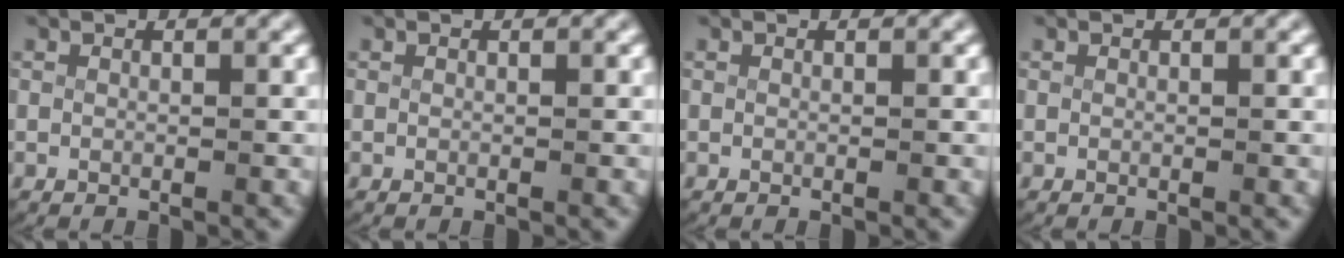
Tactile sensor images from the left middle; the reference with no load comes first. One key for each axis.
{"total": 0.0}
{"total": 0.0}
{"total": 0.0}